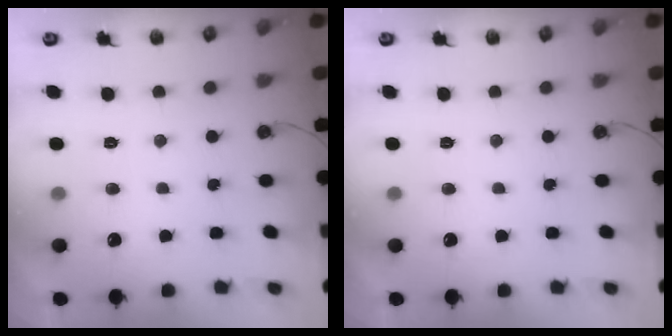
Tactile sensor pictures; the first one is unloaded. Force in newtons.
{"total": 0.0}